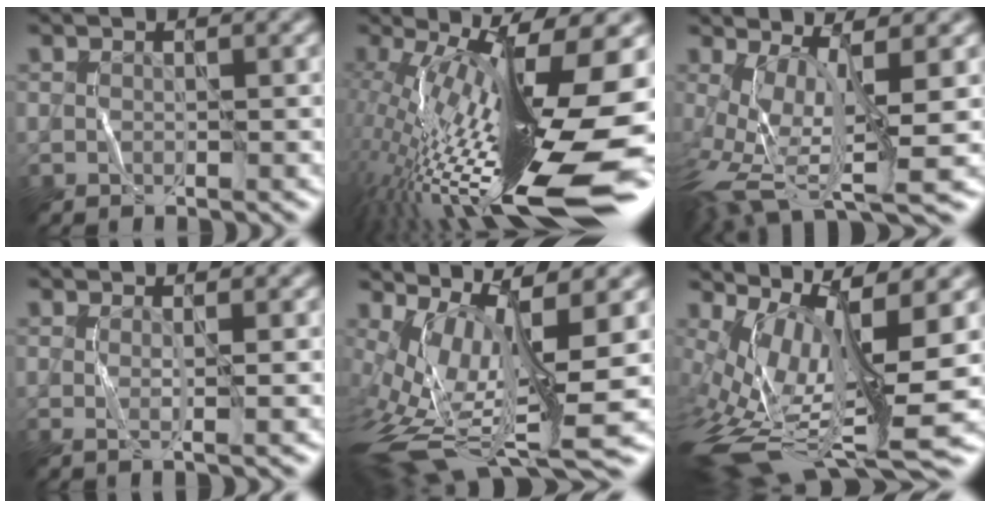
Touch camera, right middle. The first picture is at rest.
{"total": 17.6, "force": [-2.6, 4.1, 16.9], "torque": [-0.299, 0.021, -0.052]}
{"total": 9.6, "force": [-2.7, 2.6, 8.8], "torque": [-0.168, -0.009, -0.040]}
{"total": 1.0, "force": [0.1, 0.2, 1.0], "torque": [-0.017, 0.007, 0.000]}
{"total": 12.4, "force": [-1.0, 3.3, 11.9], "torque": [-0.223, -0.002, 0.009]}
{"total": 14.2, "force": [-0.8, 3.8, 13.7], "torque": [-0.247, -0.019, 0.015]}